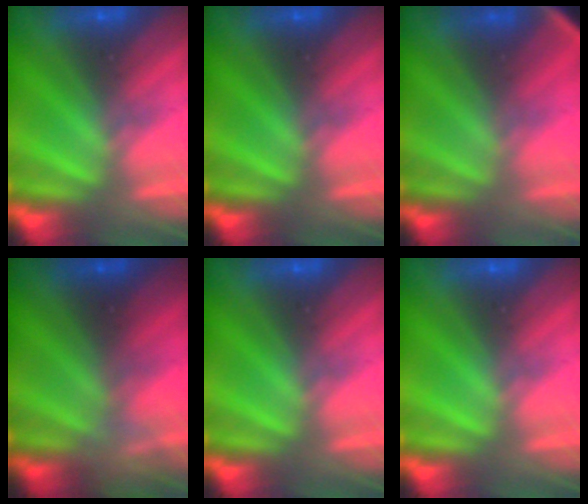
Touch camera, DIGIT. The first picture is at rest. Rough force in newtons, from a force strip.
{"total": 0.0}
{"total": 3.0}
{"total": 2.3}
{"total": 0.0}
{"total": 0.0}